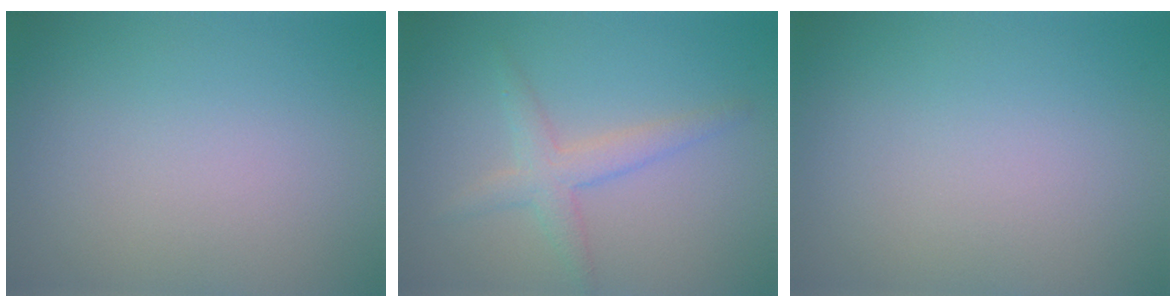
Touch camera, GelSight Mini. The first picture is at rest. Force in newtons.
{"total": 2.6, "press": 2.6, "slide": 0.2}
{"total": 0.0}